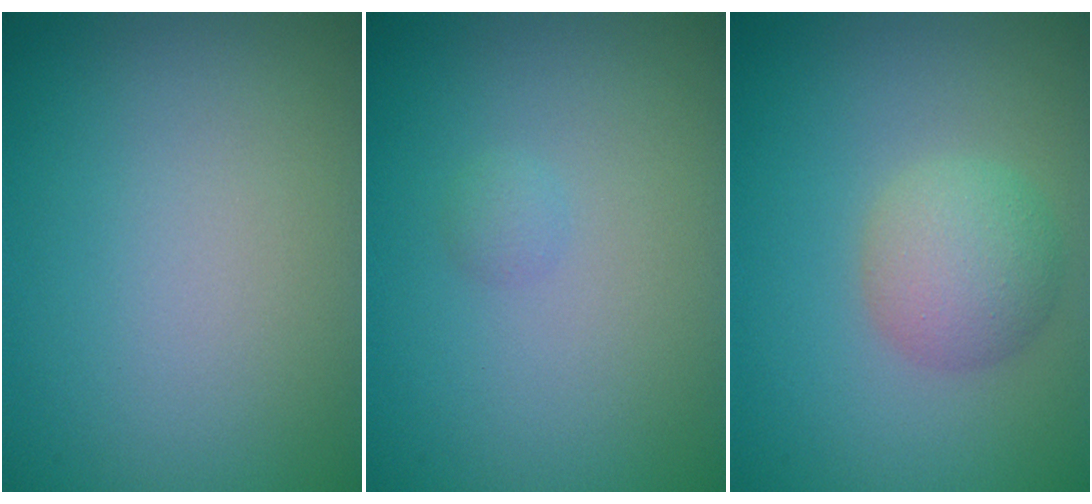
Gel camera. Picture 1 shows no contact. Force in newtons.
{"total": 0.6, "press": 0.6, "slide": 0.1}
{"total": 3.5, "press": 3.5, "slide": 0.1}